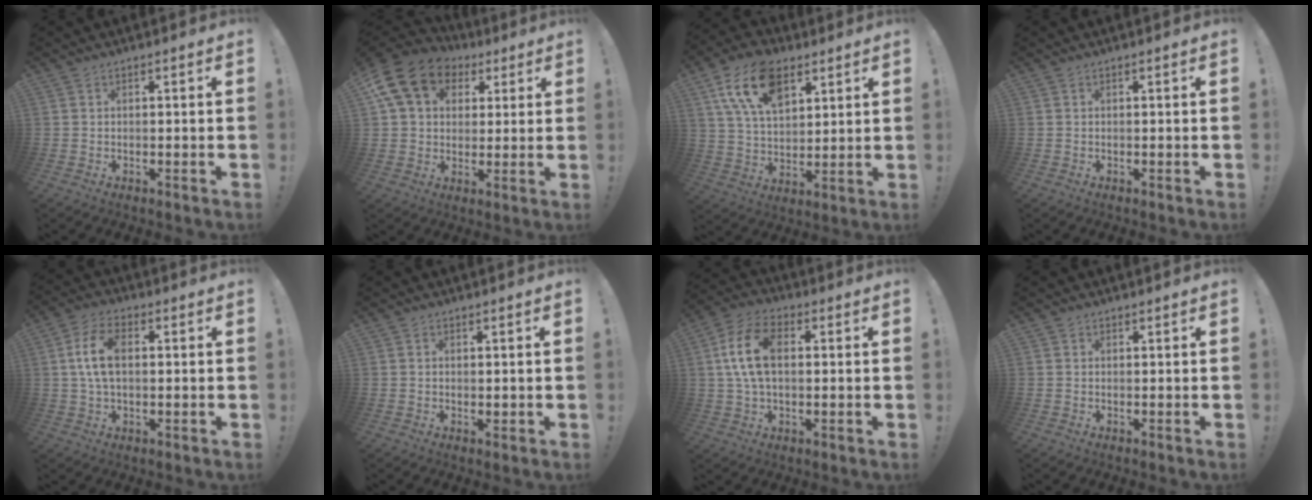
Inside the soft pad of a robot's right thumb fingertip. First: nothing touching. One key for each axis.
{"total": 15.7, "fx": 6.4, "fy": 11.9, "fz": 7.9, "tx": -0.120, "ty": -0.018, "tz": 0.126}
{"total": 16.7, "fx": 8.4, "fy": 9.7, "fz": 10.8, "tx": -0.190, "ty": -0.031, "tz": 0.154}
{"total": 0.0}
{"total": 9.6, "fx": 1.6, "fy": 5.7, "fz": 7.5, "tx": -0.144, "ty": 0.002, "tz": 0.030}
{"total": 1.0, "fx": 0.5, "fy": 0.8, "fz": 0.3, "tx": 0.000, "ty": 0.000, "tz": 0.007}
{"total": 13.0, "fx": 2.5, "fy": 7.7, "fz": 10.1, "tx": -0.188, "ty": 0.003, "tz": 0.044}
{"total": 0.8, "fx": 0.6, "fy": 0.5, "fz": -0.1, "tx": 0.009, "ty": -0.003, "tz": 0.011}